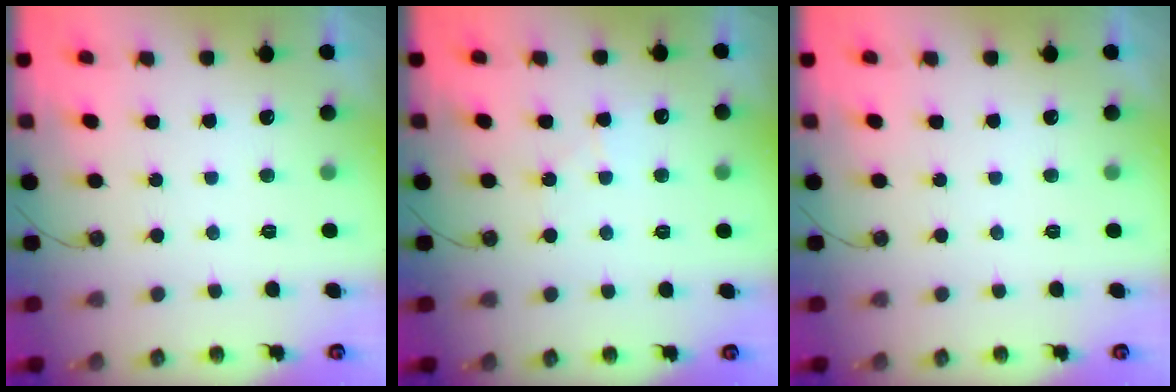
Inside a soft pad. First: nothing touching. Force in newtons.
{"total": 5.6, "press": 5.6, "slide": 0.7}
{"total": 0.0}